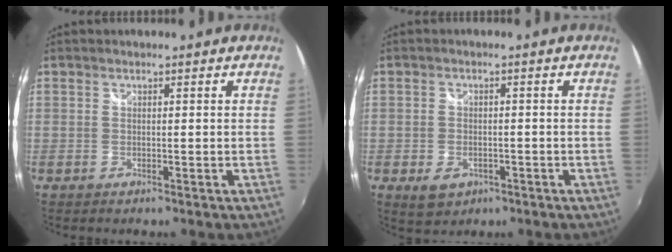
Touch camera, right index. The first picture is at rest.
{"total": 5.0, "force": [-2.3, 3.5, 2.6], "torque": [-0.060, -0.004, -0.031]}